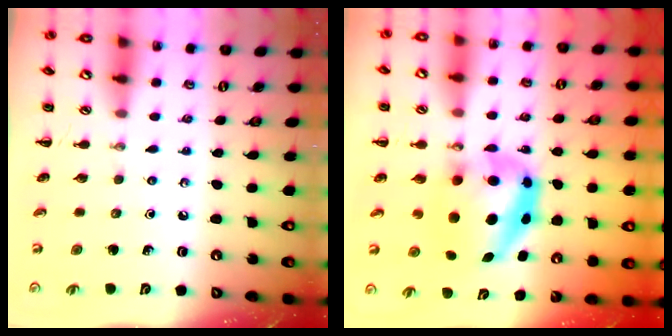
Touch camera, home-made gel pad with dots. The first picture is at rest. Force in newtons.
{"total": 8.3, "press": 8.1, "slide": 1.9}